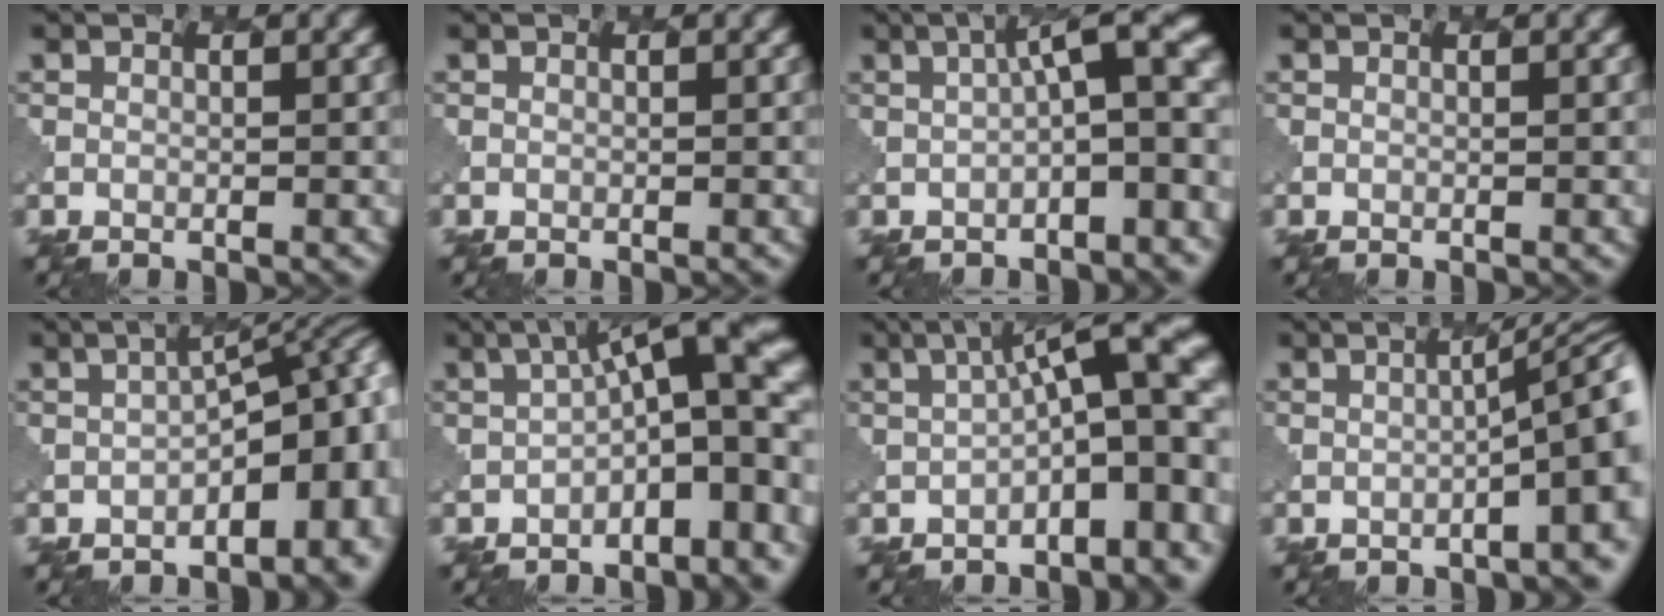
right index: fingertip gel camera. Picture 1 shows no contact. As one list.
[{"total": 0.0}, {"total": 6.5, "force": [-0.3, 1.9, 6.2], "torque": [-0.077, 0.014, -0.010]}, {"total": 0.0}, {"total": 10.8, "force": [-2.9, 5.0, 9.2], "torque": [-0.098, -0.003, -0.037]}, {"total": 11.2, "force": [-1.7, 4.2, 10.2], "torque": [-0.118, 0.016, -0.027]}, {"total": 10.6, "force": [-1.0, 3.5, 10.0], "torque": [-0.121, 0.018, -0.016]}, {"total": 8.0, "force": [-2.3, 2.1, 7.3], "torque": [-0.069, 0.012, -0.023]}]